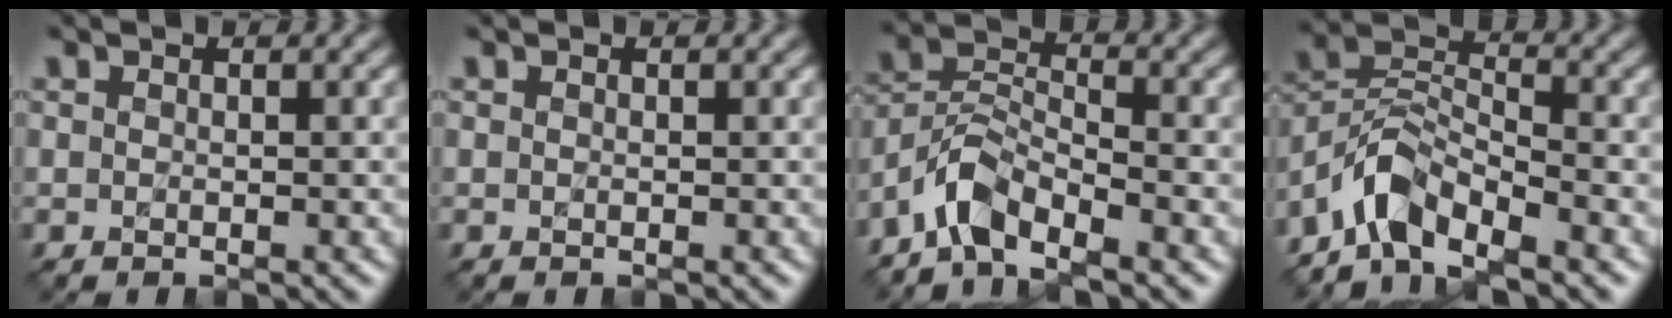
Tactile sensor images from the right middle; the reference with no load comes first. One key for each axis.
{"total": 0.0}
{"total": 4.2, "fx": -3.4, "fy": 1.4, "fz": 2.2, "tx": -0.037, "ty": 0.006, "tz": -0.078}
{"total": 5.1, "fx": -4.1, "fy": 1.9, "fz": 2.4, "tx": -0.037, "ty": 0.005, "tz": -0.089}